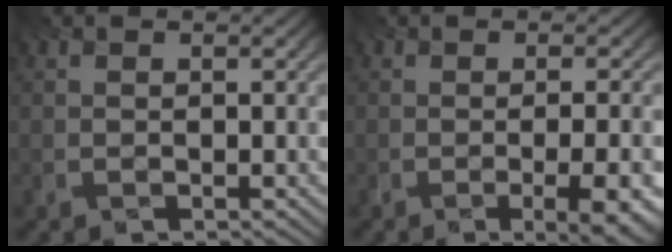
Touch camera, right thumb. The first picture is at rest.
{"total": 6.1, "force": [-2.2, 1.4, 5.5], "torque": [-0.058, 0.007, -0.039]}